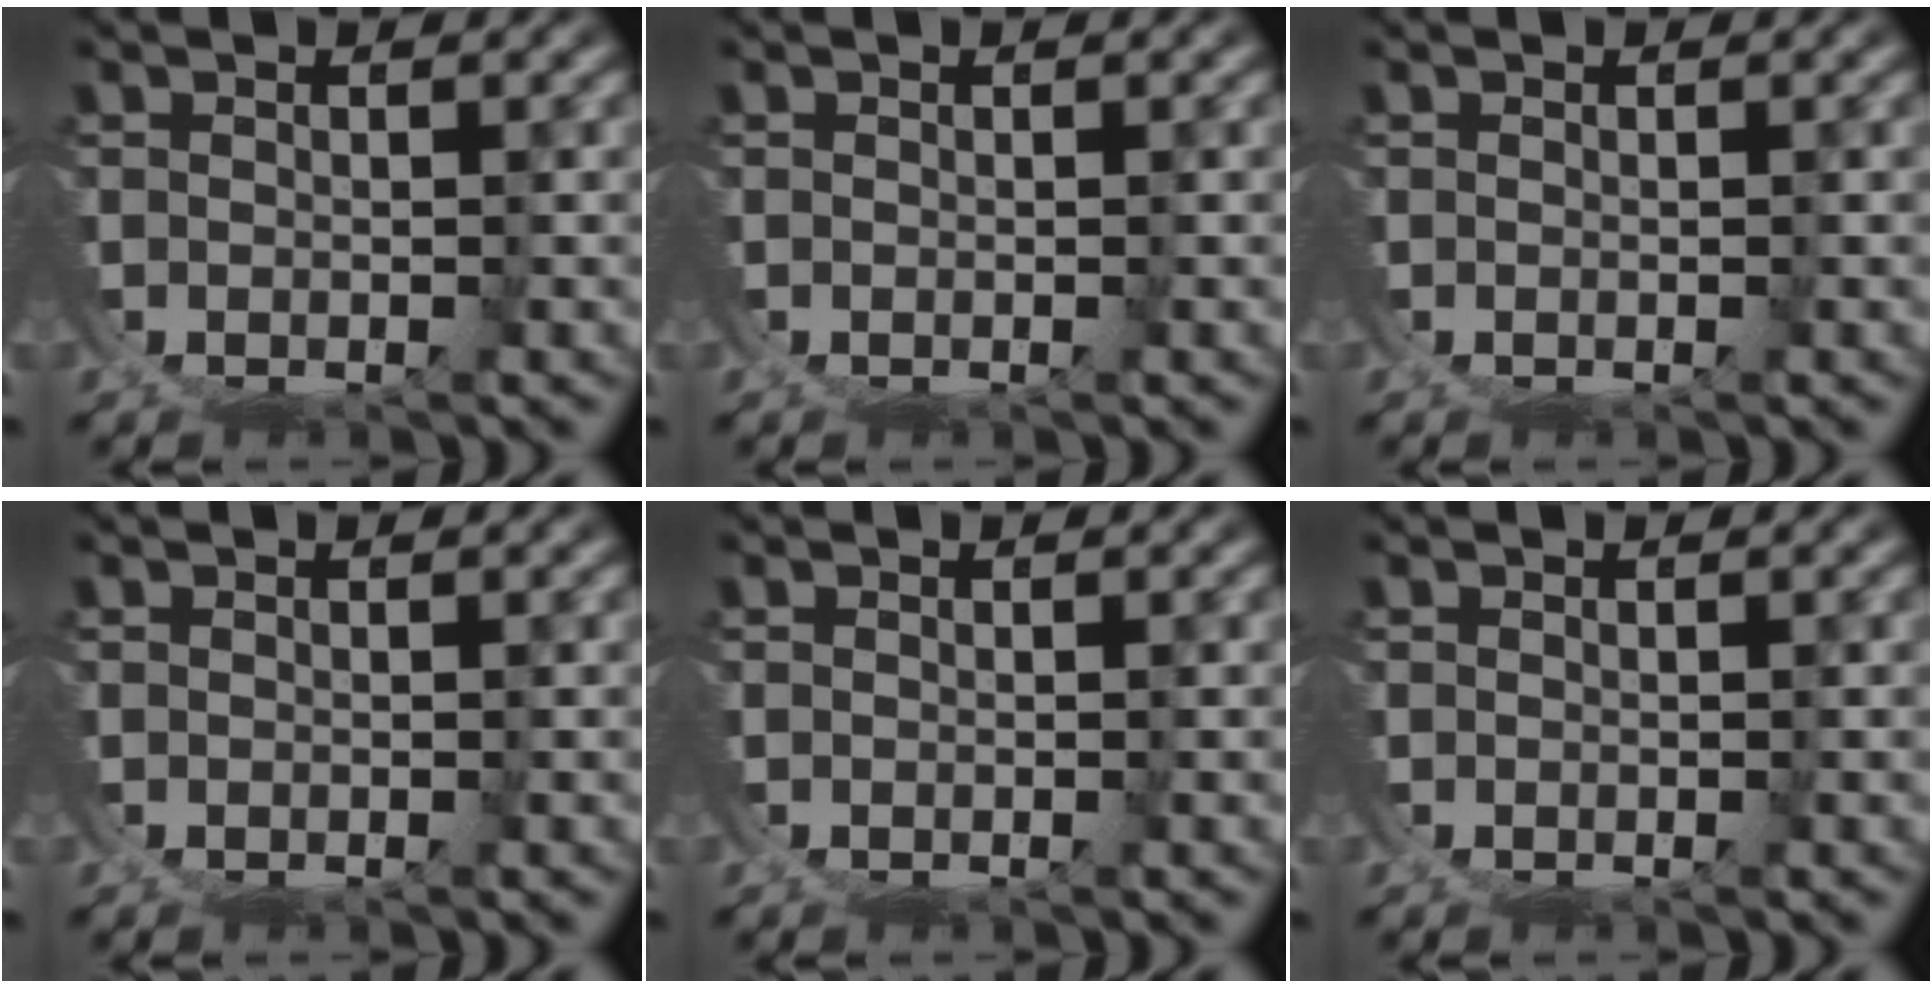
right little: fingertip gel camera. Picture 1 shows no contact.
{"total": 0.0}
{"total": 0.0}
{"total": 0.0}
{"total": 0.0}
{"total": 0.0}